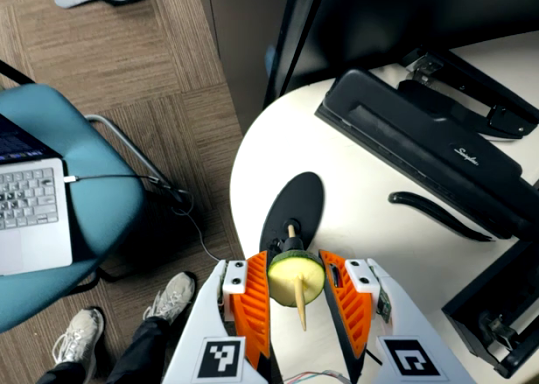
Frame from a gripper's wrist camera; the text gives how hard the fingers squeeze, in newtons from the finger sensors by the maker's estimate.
{"total": 11.6, "left": 11.5, "right": 11.8}